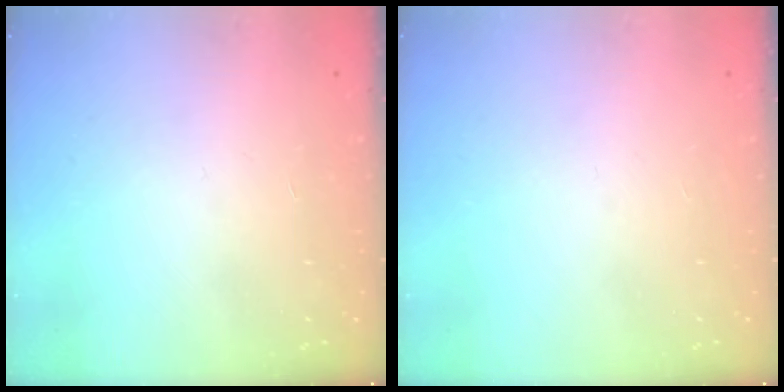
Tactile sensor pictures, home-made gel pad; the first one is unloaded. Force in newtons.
{"total": 0.0}